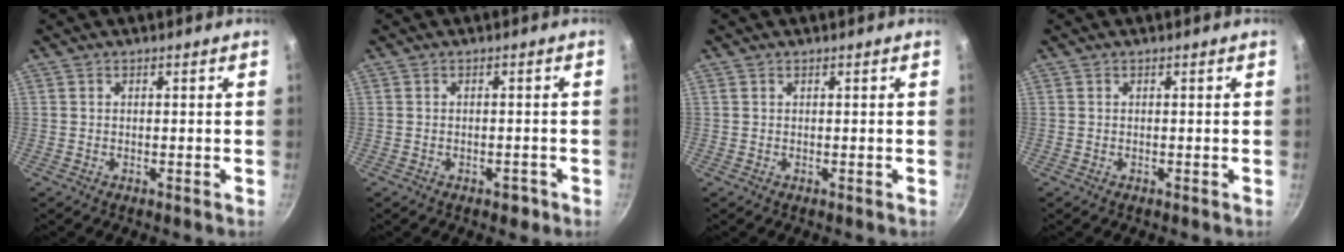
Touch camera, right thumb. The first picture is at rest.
{"total": 1.8, "force": [-1.2, 1.0, 1.0], "torque": [-0.008, 0.007, -0.013]}
{"total": 0.0}
{"total": 0.0}